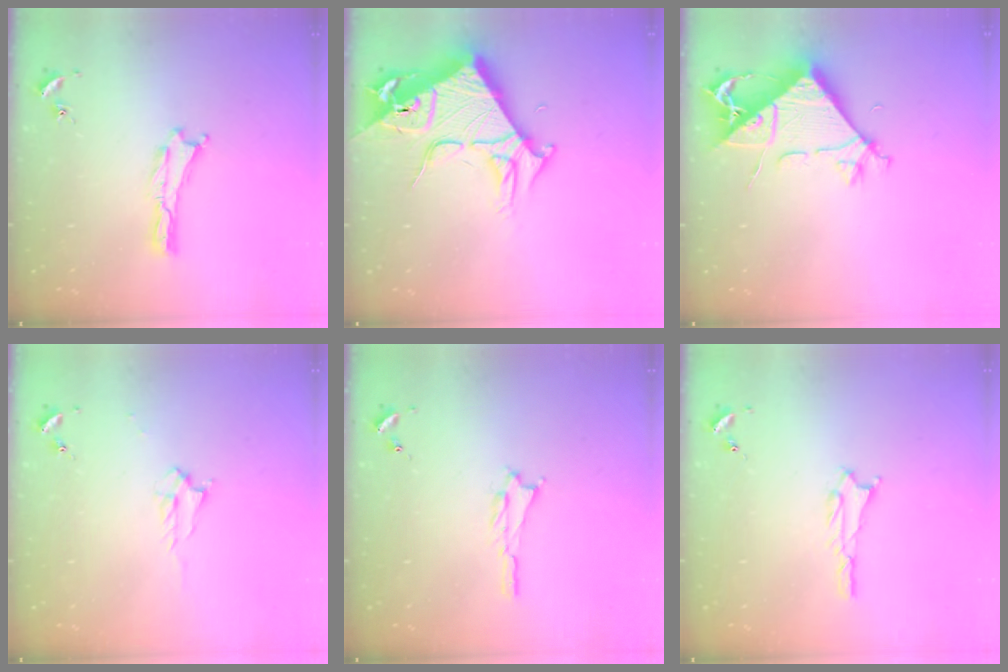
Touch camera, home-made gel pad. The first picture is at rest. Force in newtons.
{"total": 9.2, "press": 9.2, "slide": 0.9}
{"total": 8.2, "press": 8.1, "slide": 1.2}
{"total": 1.7, "press": 1.6, "slide": 0.2}
{"total": 1.1, "press": 1.1, "slide": 0.2}
{"total": 1.8, "press": 1.8, "slide": 0.2}